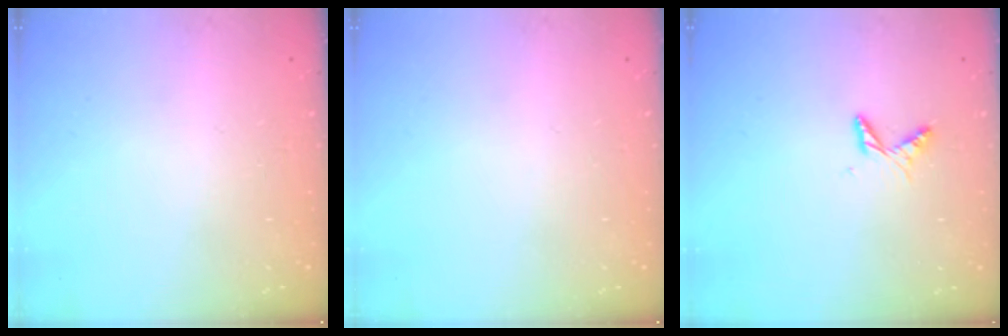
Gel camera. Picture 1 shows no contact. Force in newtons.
{"total": 0.0}
{"total": 5.9, "press": 5.9, "slide": 0.5}